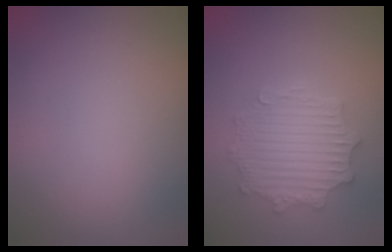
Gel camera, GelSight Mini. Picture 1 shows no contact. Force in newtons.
{"total": 4.1, "press": 3.6, "slide": 2.0}